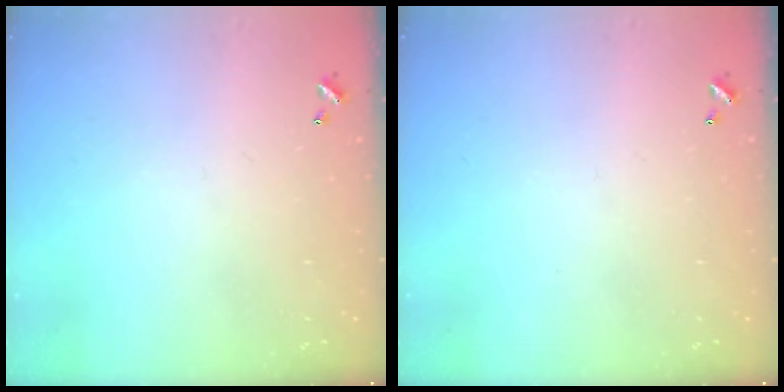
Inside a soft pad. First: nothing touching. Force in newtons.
{"total": 0.0}